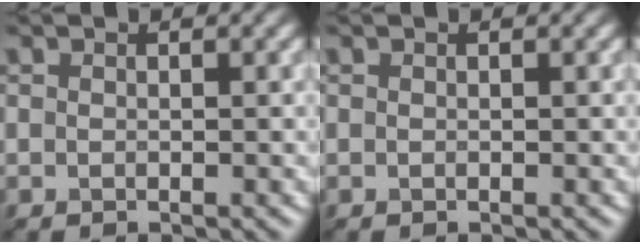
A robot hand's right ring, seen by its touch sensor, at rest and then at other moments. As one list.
[{"total": 0.0}]